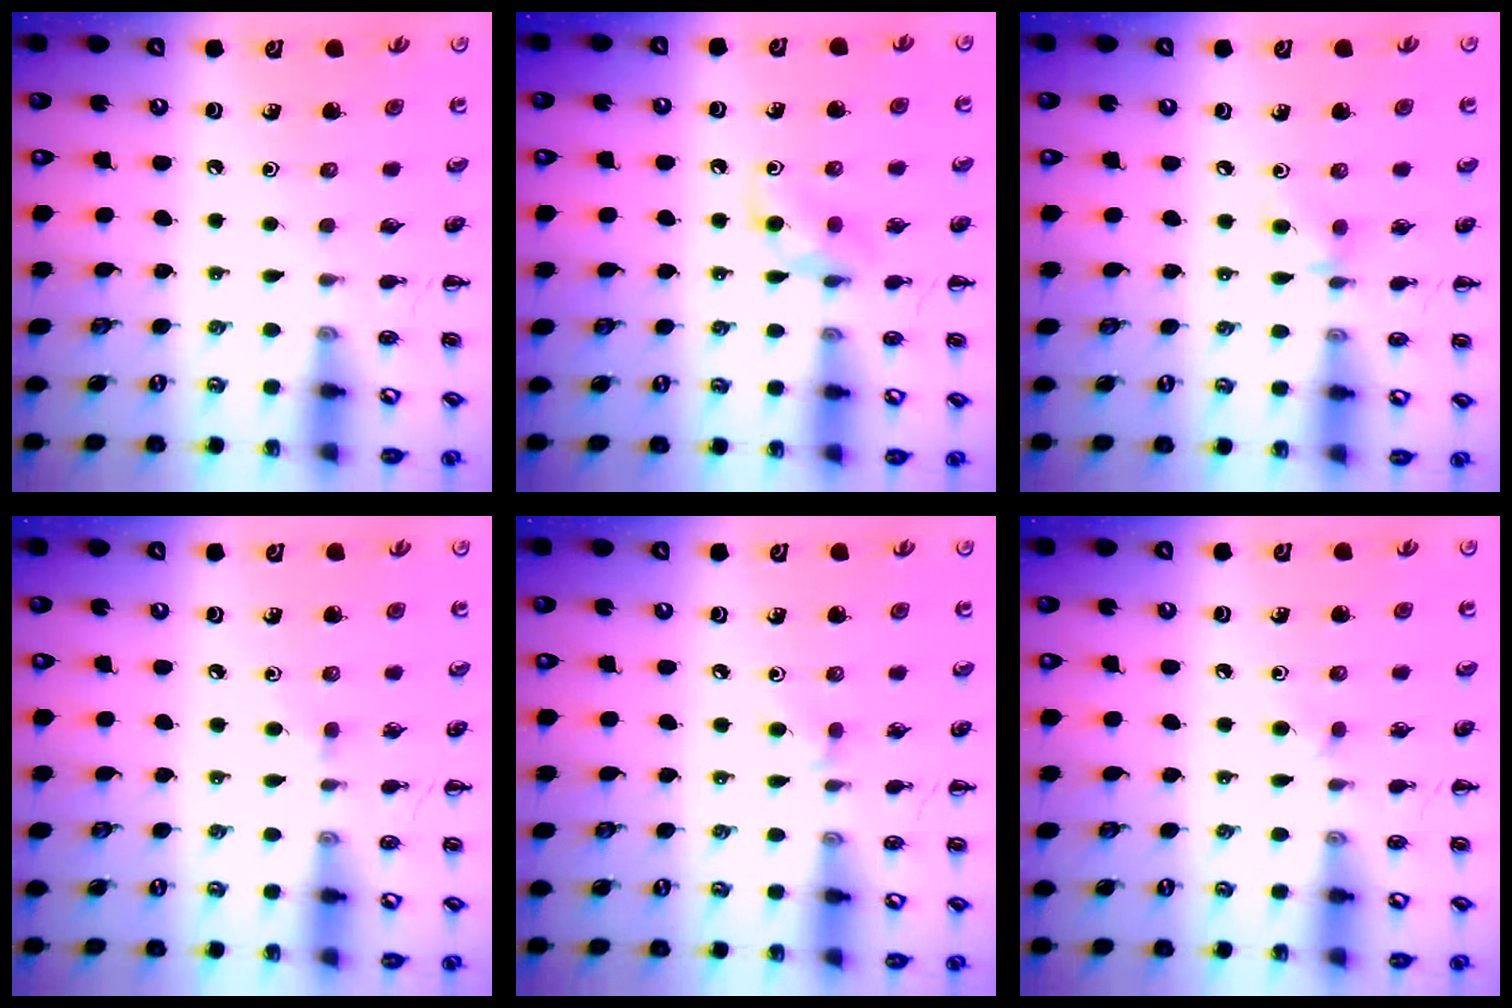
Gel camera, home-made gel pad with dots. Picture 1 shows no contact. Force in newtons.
{"total": 5.5, "press": 5.2, "slide": 1.8}
{"total": 3.8, "press": 3.6, "slide": 1.4}
{"total": 3.2, "press": 3.0, "slide": 1.2}
{"total": 4.8, "press": 4.6, "slide": 1.5}
{"total": 2.8, "press": 2.7, "slide": 1.0}